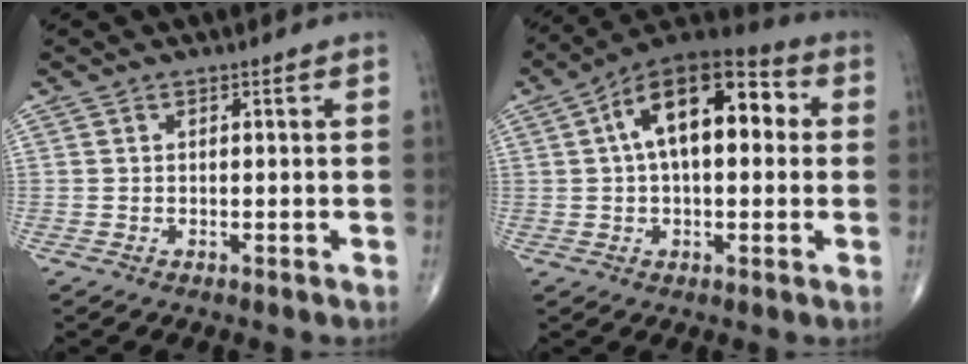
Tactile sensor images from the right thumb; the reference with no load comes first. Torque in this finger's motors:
{"motor_torque": [1.41, 3.59, 1.66, 0.45, 0.10]}